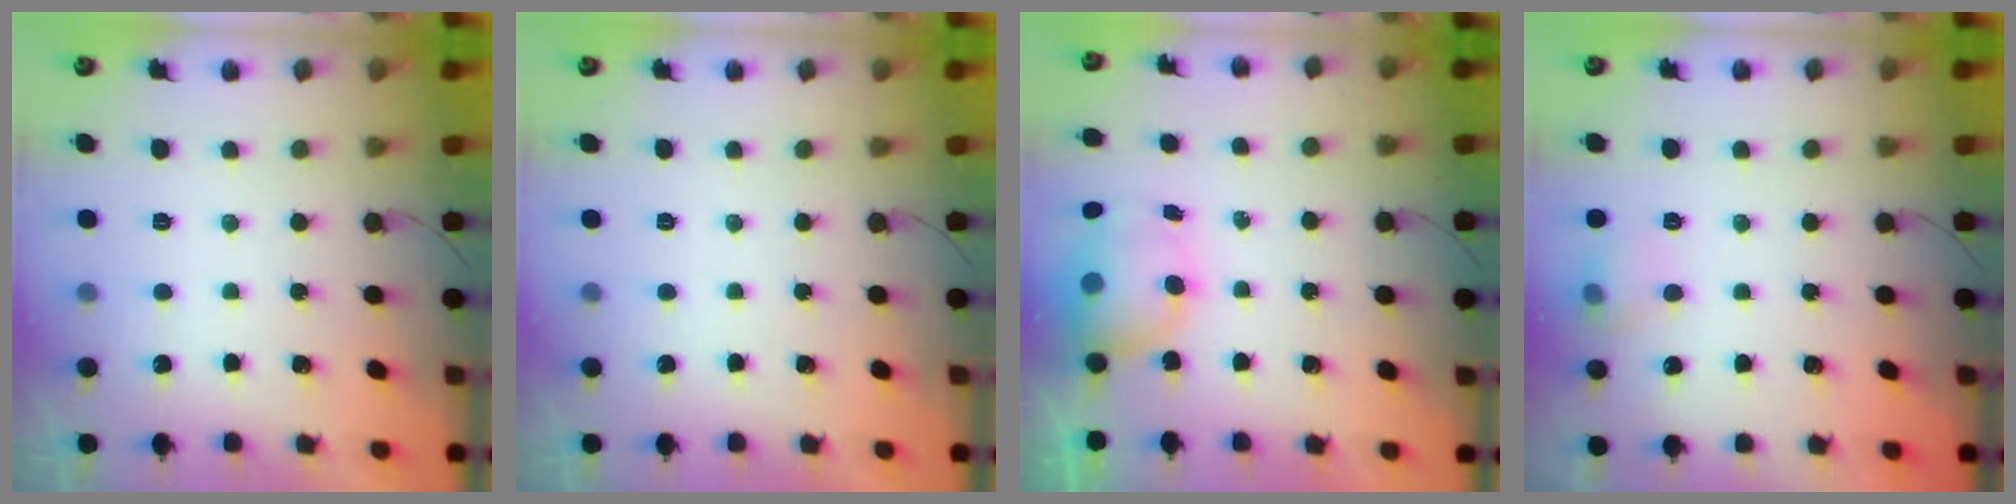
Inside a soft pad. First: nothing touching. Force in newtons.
{"total": 0.0}
{"total": 8.0, "press": 7.8, "slide": 1.3}
{"total": 7.2, "press": 7.1, "slide": 1.4}